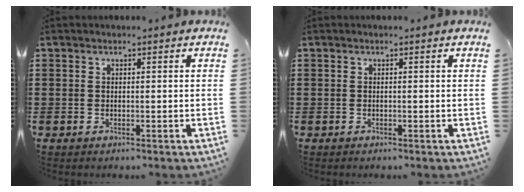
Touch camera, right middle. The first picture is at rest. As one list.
[{"total": 0.0}]